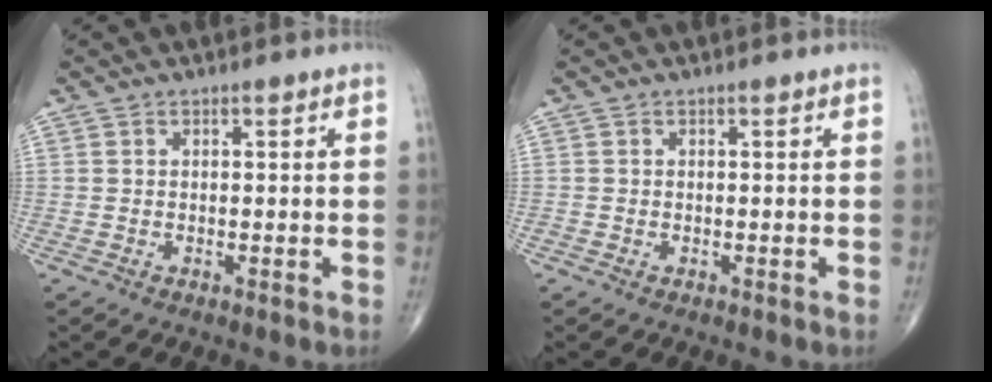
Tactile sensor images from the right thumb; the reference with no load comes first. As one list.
[{"total": 0.0}]